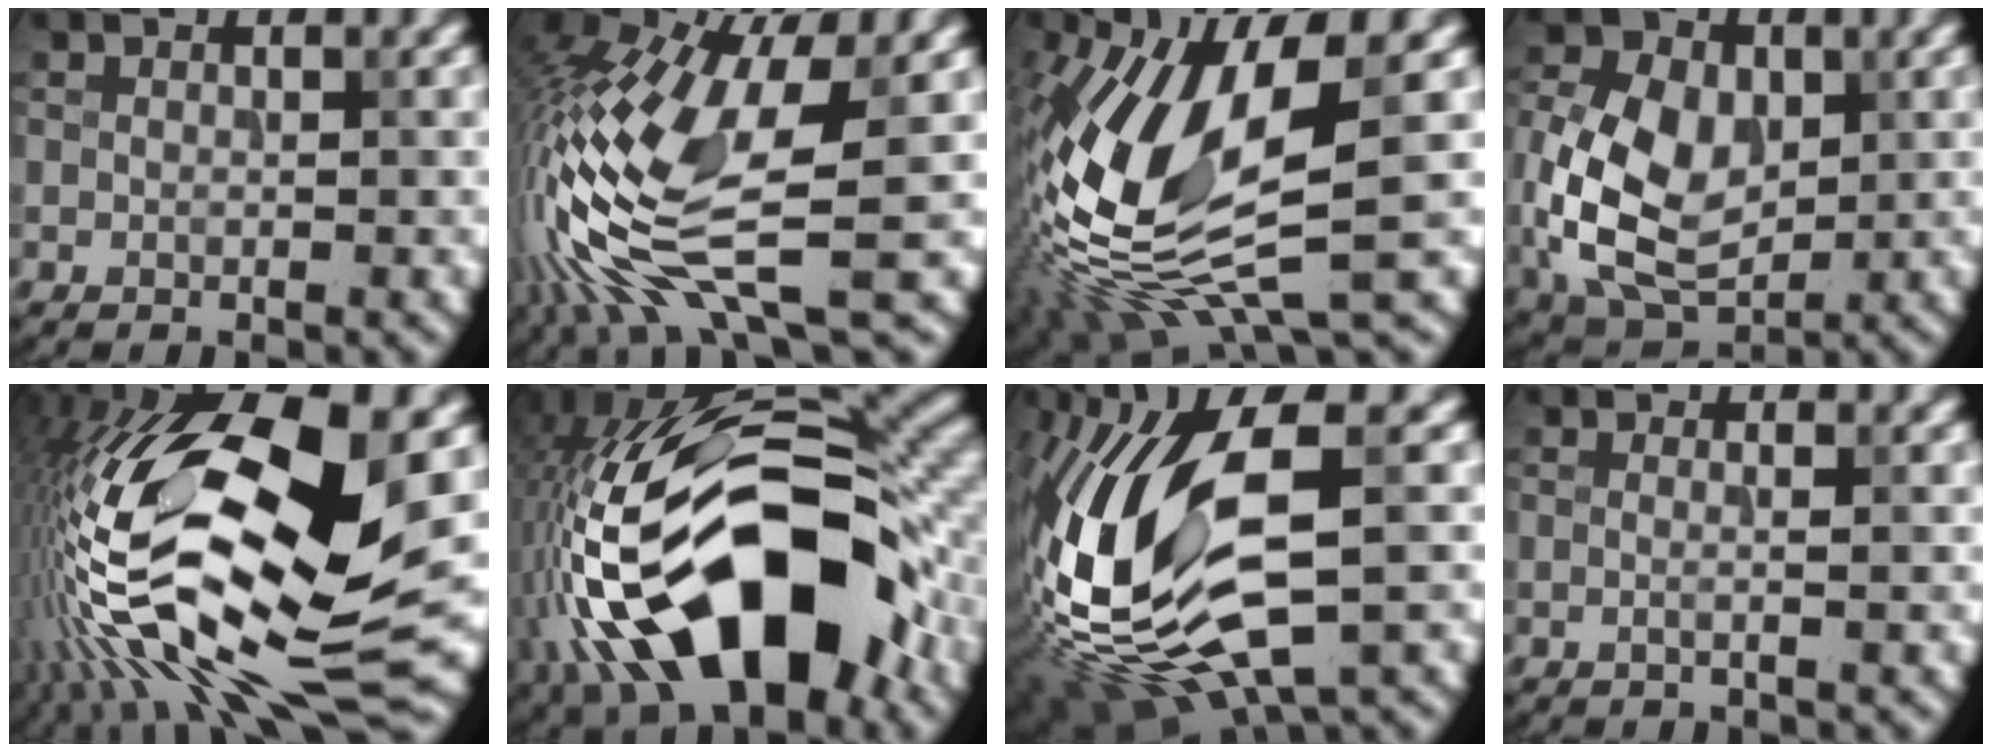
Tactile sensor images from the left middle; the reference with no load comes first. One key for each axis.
{"total": 14.3, "fx": -2.7, "fy": 5.4, "fz": 12.9, "tx": -0.288, "ty": -0.003, "tz": -0.051}
{"total": 12.8, "fx": 0.8, "fy": 5.1, "fz": 11.7, "tx": -0.255, "ty": -0.020, "tz": 0.017}
{"total": 10.4, "fx": -0.1, "fy": 7.4, "fz": 7.4, "tx": -0.169, "ty": -0.004, "tz": -0.006}
{"total": 19.1, "fx": -1.4, "fy": 6.9, "fz": 17.8, "tx": -0.332, "ty": -0.004, "tz": -0.032}
{"total": 17.4, "fx": -6.4, "fy": 8.0, "fz": 14.0, "tx": -0.231, "ty": 0.021, "tz": -0.116}
{"total": 15.0, "fx": -2.4, "fy": 5.9, "fz": 13.6, "tx": -0.277, "ty": -0.002, "tz": -0.044}
{"total": 1.6, "fx": 0.1, "fy": 0.7, "fz": 1.4, "tx": -0.009, "ty": -0.007, "tz": -0.017}